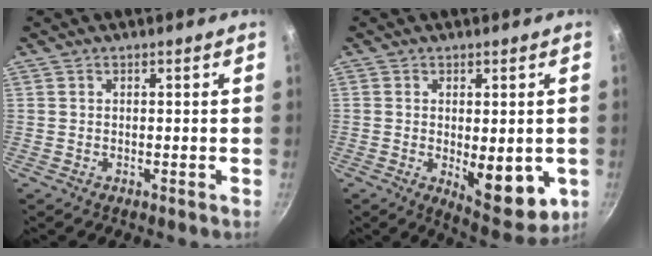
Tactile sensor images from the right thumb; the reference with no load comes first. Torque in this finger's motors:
{"motor_torque": [-0.28, 0.71, 0.03, 0.00, 0.07]}